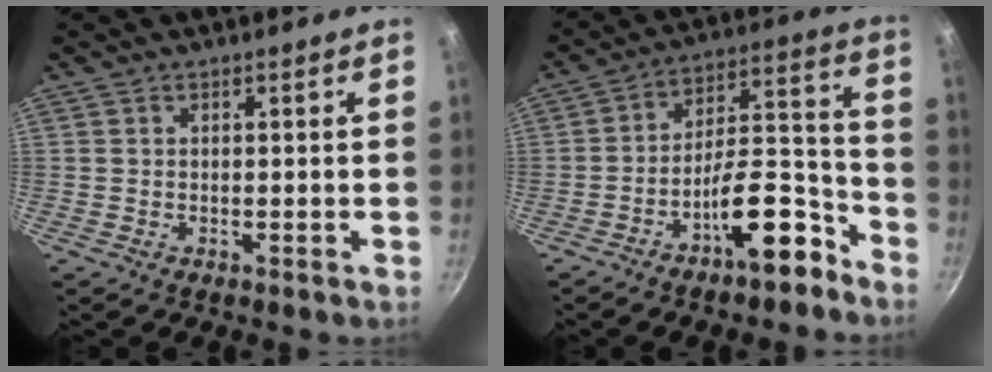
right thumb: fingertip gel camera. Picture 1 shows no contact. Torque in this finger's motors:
{"motor_torque": [1.84, 0.96, 1.05, -0.93, 0.06]}